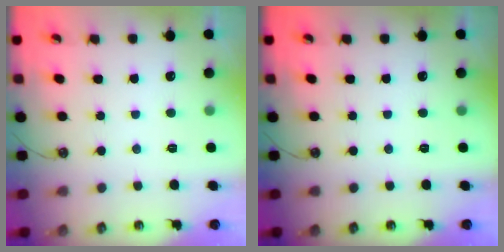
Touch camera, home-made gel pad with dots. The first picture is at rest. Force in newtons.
{"total": 0.0}